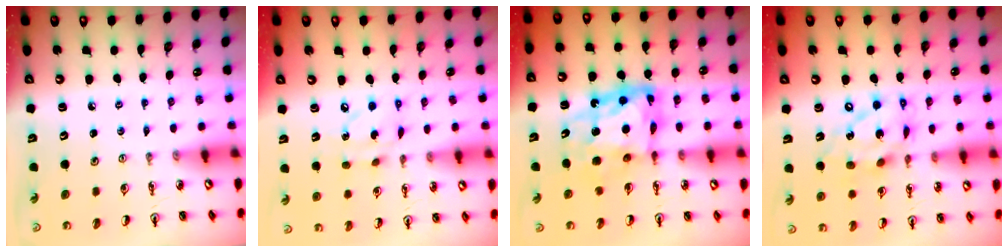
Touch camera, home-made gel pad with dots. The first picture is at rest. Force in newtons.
{"total": 7.5, "press": 7.5, "slide": 0.4}
{"total": 13.4, "press": 13.3, "slide": 1.6}
{"total": 14.8, "press": 14.8, "slide": 1.2}